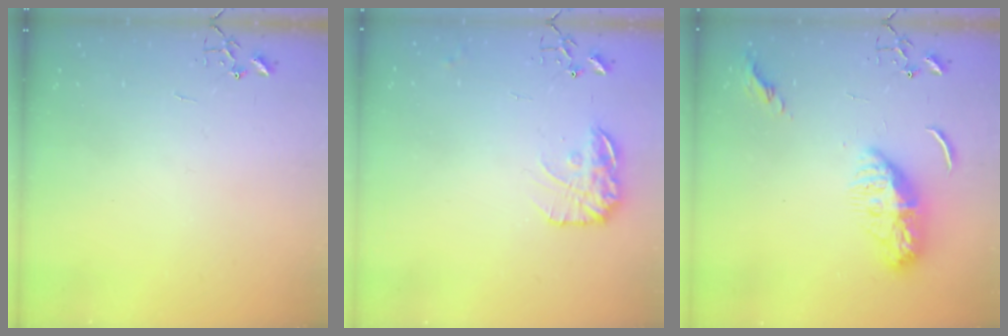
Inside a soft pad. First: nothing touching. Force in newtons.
{"total": 13.3, "press": 13.3, "slide": 0.8}
{"total": 11.4, "press": 11.3, "slide": 0.9}